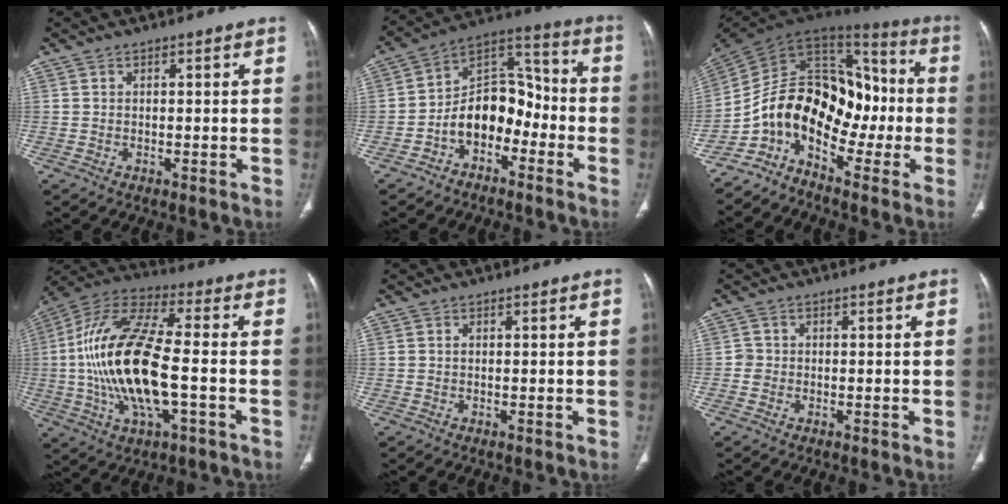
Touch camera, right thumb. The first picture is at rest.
{"total": 12.3, "force": [-4.7, 8.4, 7.7], "torque": [-0.092, 0.074, -0.088]}
{"total": 18.8, "force": [-5.8, 11.8, 13.4], "torque": [-0.190, 0.103, -0.110]}
{"total": 21.3, "force": [-2.3, 7.8, 19.7], "torque": [-0.409, 0.023, -0.042]}
{"total": 0.0}
{"total": 1.6, "force": [-0.3, 1.5, 0.2], "torque": [0.006, 0.007, -0.009]}